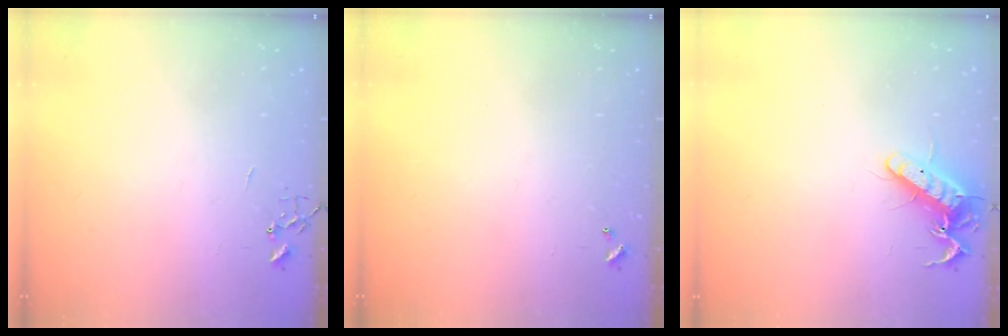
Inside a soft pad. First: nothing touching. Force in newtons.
{"total": 0.0}
{"total": 13.7, "press": 13.6, "slide": 1.5}